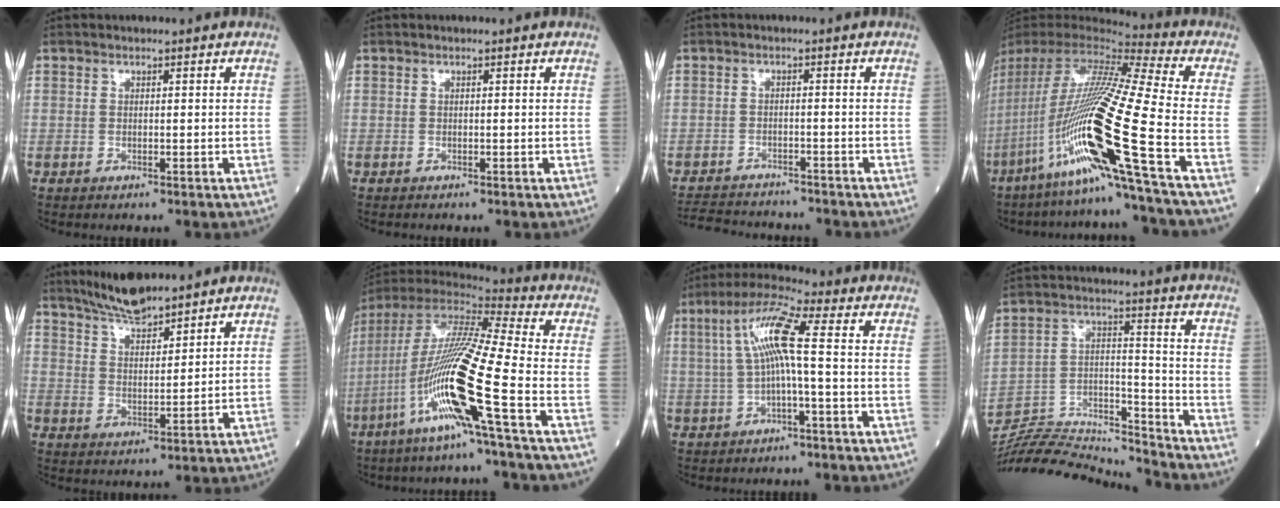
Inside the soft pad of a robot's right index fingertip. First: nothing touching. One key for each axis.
{"total": 0.0}
{"total": 8.8, "fx": -8.3, "fy": 2.0, "fz": 1.9, "tx": -0.036, "ty": -0.001, "tz": -0.121}
{"total": 24.8, "fx": -9.4, "fy": -1.0, "fz": 22.9, "tx": -0.457, "ty": -0.035, "tz": -0.183}
{"total": 7.0, "fx": 6.4, "fy": 0.7, "fz": 2.7, "tx": -0.059, "ty": 0.002, "tz": 0.125}
{"total": 18.9, "fx": -6.9, "fy": -0.8, "fz": 17.5, "tx": -0.363, "ty": -0.022, "tz": -0.145}
{"total": 8.5, "fx": 0.5, "fy": 0.2, "fz": 8.5, "tx": -0.166, "ty": 0.027, "tz": 0.008}
{"total": 17.6, "fx": -17.5, "fy": 0.3, "fz": 2.1, "tx": -0.040, "ty": 0.034, "tz": -0.287}